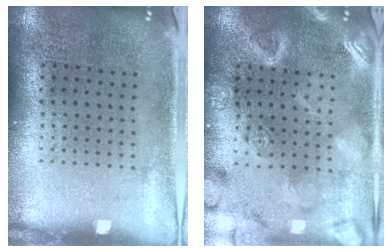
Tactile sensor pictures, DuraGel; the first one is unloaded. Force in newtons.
{"total": 3.0, "press": 3.0, "slide": 0.2}